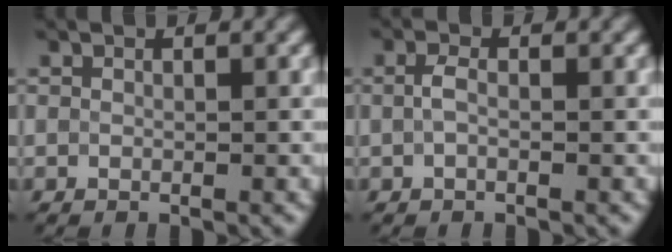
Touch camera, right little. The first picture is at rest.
{"total": 1.2, "force": [-0.1, 0.5, 1.0], "torque": [-0.027, 0.002, -0.005]}